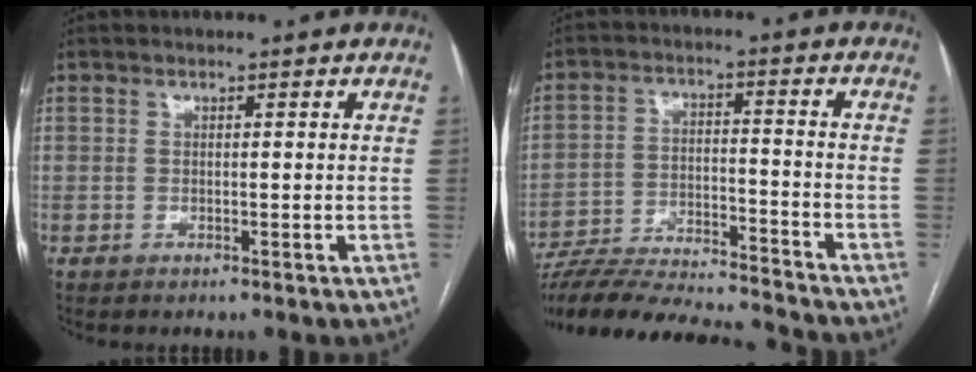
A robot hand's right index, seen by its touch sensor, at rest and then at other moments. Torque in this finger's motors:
{"motor_torque": [-0.20, -0.87, 0.08, 0.08]}